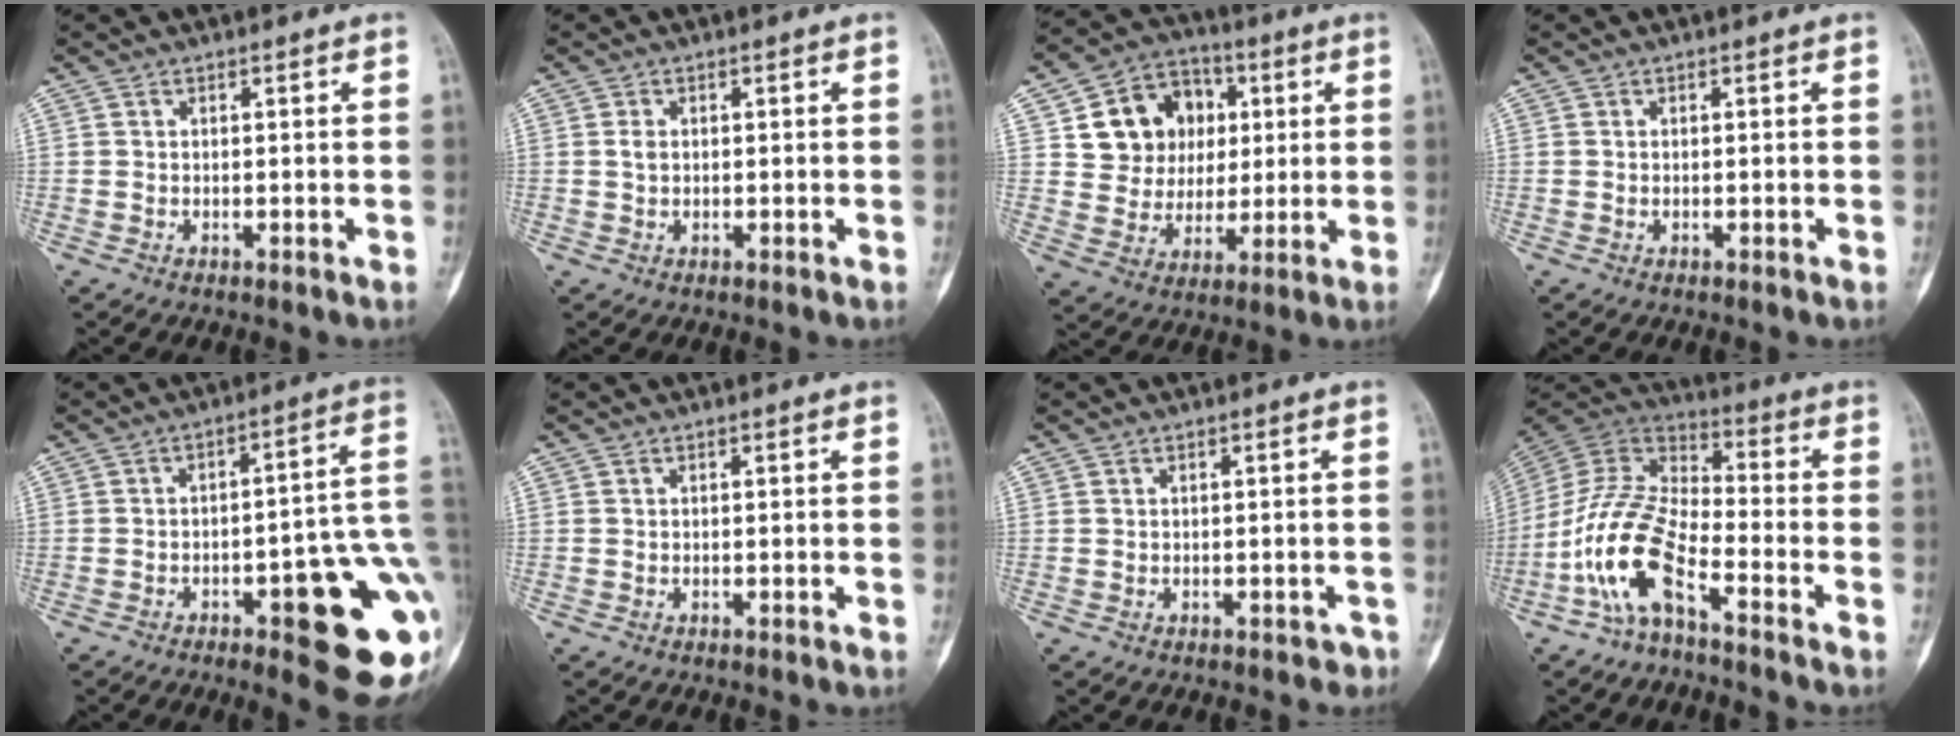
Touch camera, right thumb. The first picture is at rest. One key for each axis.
{"total": 1.2, "fx": 0.2, "fy": 0.9, "fz": 0.7, "tx": -0.011, "ty": 0.001, "tz": 0.005}
{"total": 14.5, "fx": 3.8, "fy": 12.4, "fz": 6.4, "tx": -0.059, "ty": 0.003, "tz": 0.070}
{"total": 0.0}
{"total": 19.7, "fx": -5.4, "fy": 5.8, "fz": 18.0, "tx": -0.176, "ty": 0.028, "tz": -0.057}
{"total": 0.0}
{"total": 1.2, "fx": -0.6, "fy": 0.9, "fz": 0.4, "tx": 0.001, "ty": 0.009, "tz": -0.006}
{"total": 13.2, "fx": -6.9, "fy": 4.7, "fz": 10.2, "tx": -0.217, "ty": 0.064, "tz": -0.144}